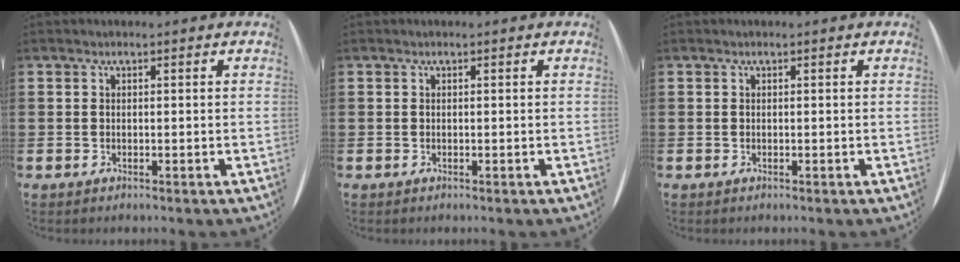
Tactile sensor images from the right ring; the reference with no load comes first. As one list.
[{"total": 0.0}, {"total": 0.0}]